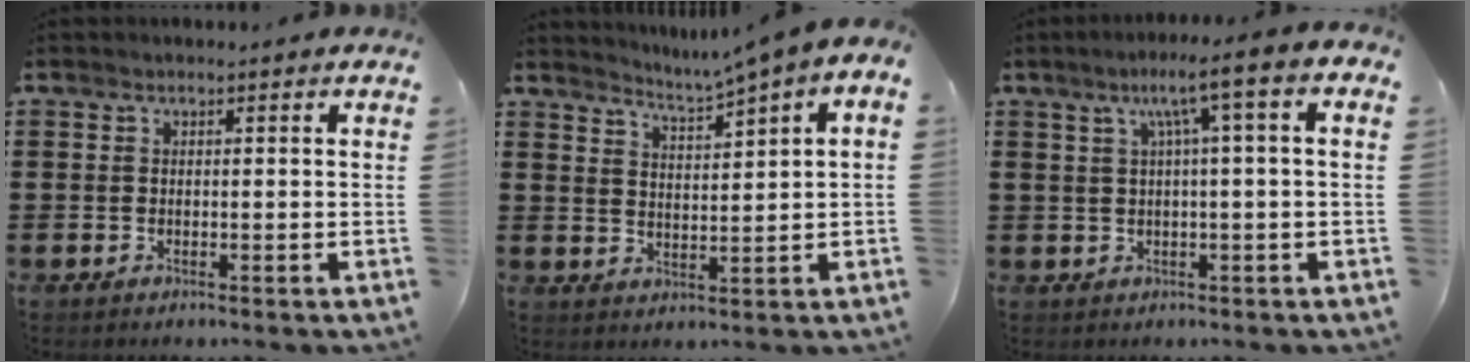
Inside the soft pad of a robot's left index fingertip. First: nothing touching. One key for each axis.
{"total": 2.0, "fx": 1.6, "fy": -0.5, "fz": 1.1, "tx": -0.031, "ty": -0.023, "tz": 0.017}
{"total": 5.4, "fx": 0.8, "fy": 0.0, "fz": 5.4, "tx": -0.108, "ty": 0.001, "tz": 0.002}